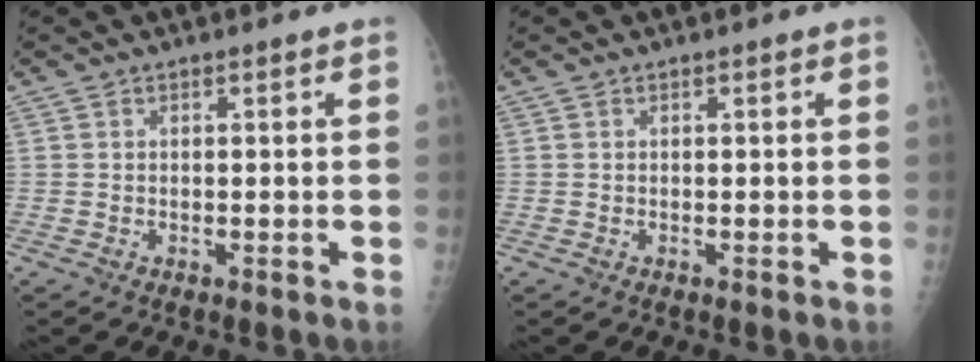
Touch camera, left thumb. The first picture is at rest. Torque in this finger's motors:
{"motor_torque": [0.00, 0.07, -0.07, -0.03, 0.00]}